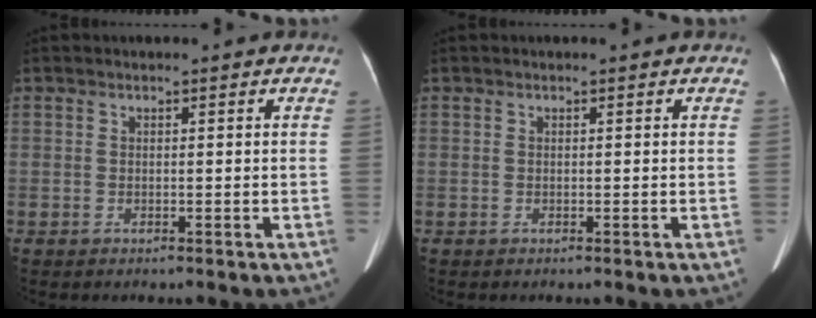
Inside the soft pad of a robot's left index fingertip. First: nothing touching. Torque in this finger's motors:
{"motor_torque": [0.04, 0.04, 0.00, 0.00]}